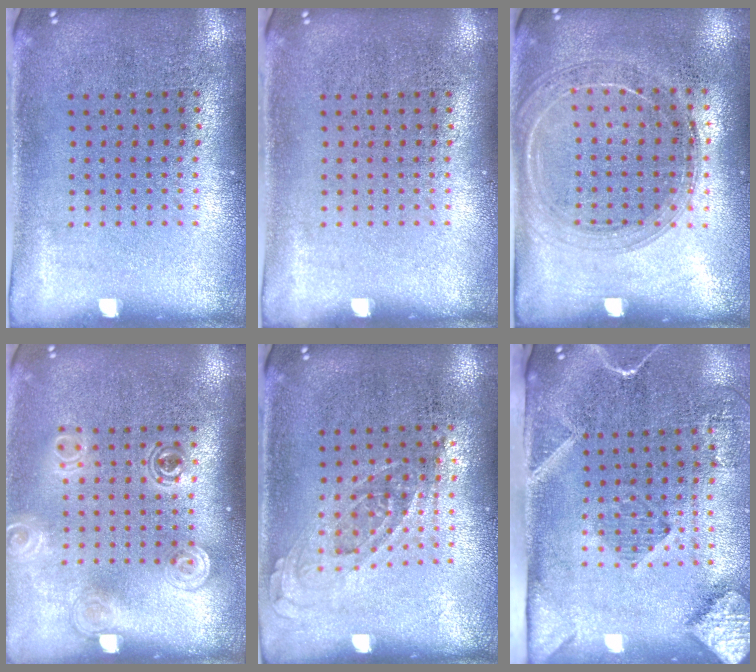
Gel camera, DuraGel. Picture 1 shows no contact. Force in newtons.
{"total": 0.0}
{"total": 1.5, "press": 1.5, "slide": 0.2}
{"total": 1.5, "press": 1.2, "slide": 0.9}
{"total": 0.7, "press": 0.7, "slide": 0.3}
{"total": 2.9, "press": 2.1, "slide": 1.9}